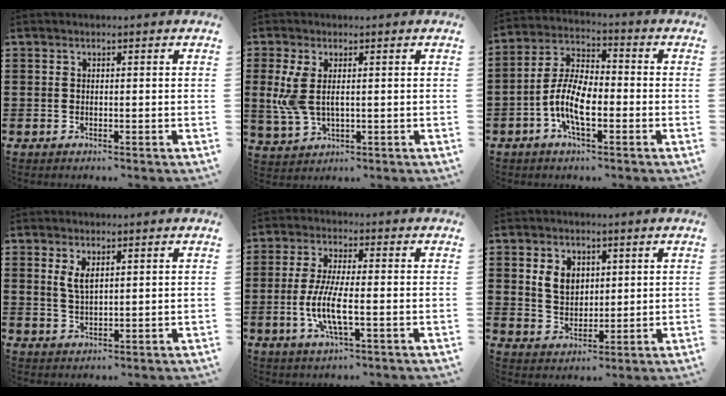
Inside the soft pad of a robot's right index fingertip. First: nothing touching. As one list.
[{"total": 5.5, "force": [0.6, 2.7, 4.7], "torque": [-0.120, -0.002, 0.003]}, {"total": 8.6, "force": [-2.9, 3.3, 7.3], "torque": [-0.178, -0.008, -0.063]}, {"total": 3.0, "force": [1.3, 1.2, 2.4], "torque": [-0.051, 0.004, 0.023]}, {"total": 7.0, "force": [-1.8, 1.5, 6.6], "torque": [-0.147, -0.013, -0.041]}, {"total": 4.9, "force": [1.8, 3.7, 2.7], "torque": [-0.066, 0.013, 0.031]}]